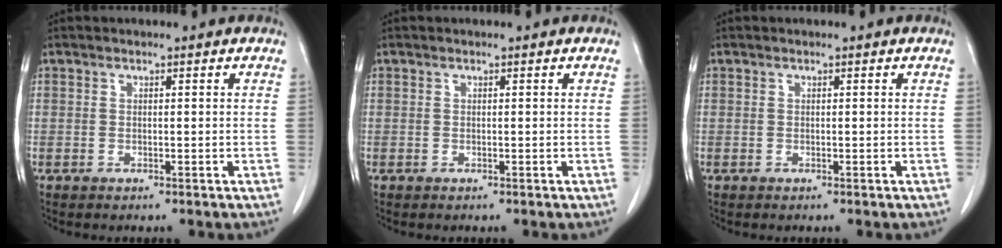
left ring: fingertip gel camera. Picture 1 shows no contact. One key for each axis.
{"total": 0.0}
{"total": 0.0}